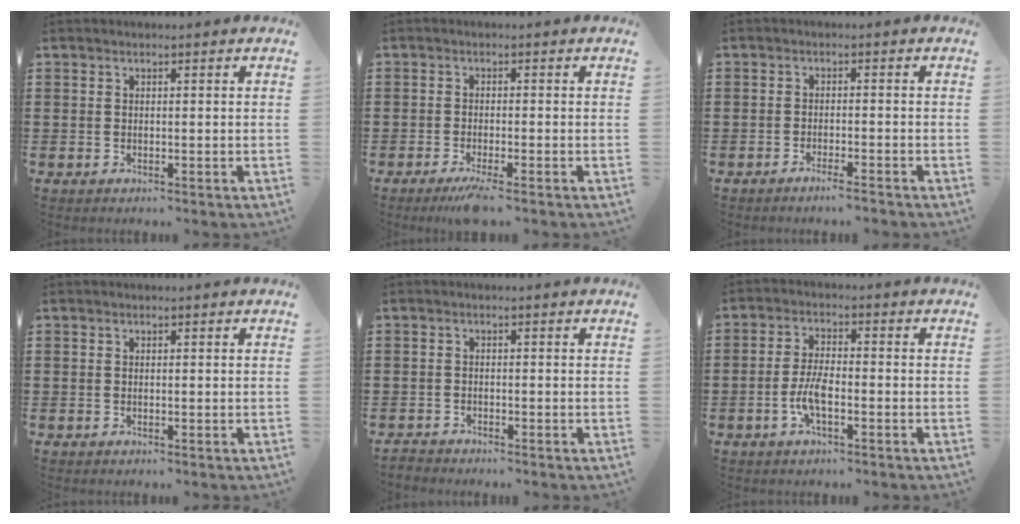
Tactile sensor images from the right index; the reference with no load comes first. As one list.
[{"total": 2.4, "force": [-1.6, -0.1, 1.8], "torque": [-0.037, -0.006, -0.030]}, {"total": 1.8, "force": [-1.6, -0.2, 0.9], "torque": [-0.015, -0.001, -0.029]}, {"total": 0.0}, {"total": 1.1, "force": [-1.1, 0.0, -0.2], "torque": [-0.001, 0.002, -0.024]}, {"total": 4.9, "force": [-1.7, 1.5, 4.3], "torque": [-0.100, -0.002, -0.040]}]